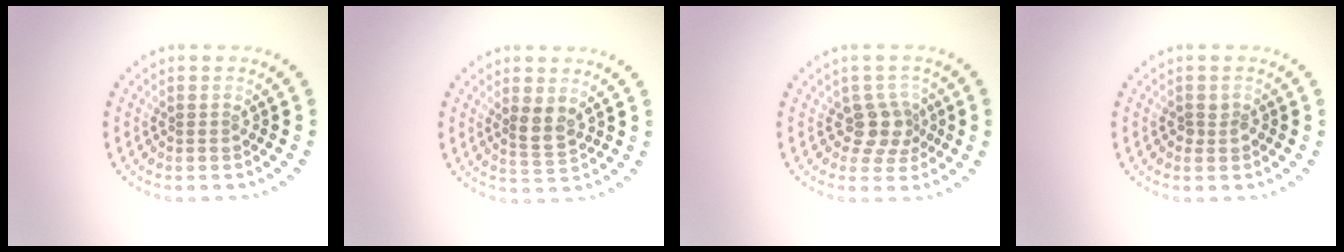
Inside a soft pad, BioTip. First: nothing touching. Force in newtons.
{"total": 2.0, "press": 1.8, "slide": 0.9}
{"total": 2.7, "press": 2.2, "slide": 1.7}
{"total": 0.7, "press": 0.7, "slide": 0.2}